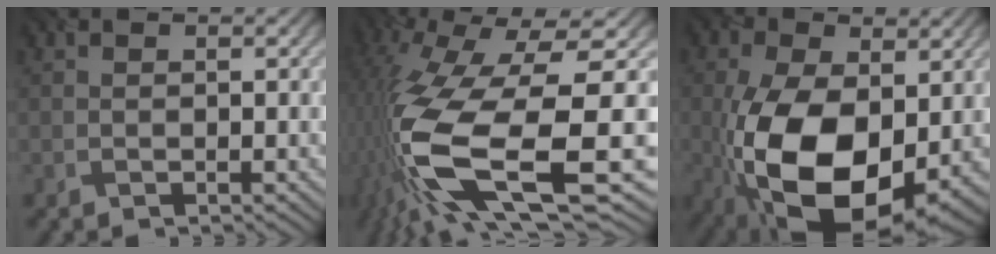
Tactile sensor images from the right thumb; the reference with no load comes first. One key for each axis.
{"total": 18.2, "fx": -4.7, "fy": 6.4, "fz": 16.4, "tx": -0.379, "ty": -0.036, "tz": -0.070}
{"total": 16.6, "fx": -3.4, "fy": 9.4, "fz": 13.3, "tx": -0.271, "ty": -0.030, "tz": -0.053}